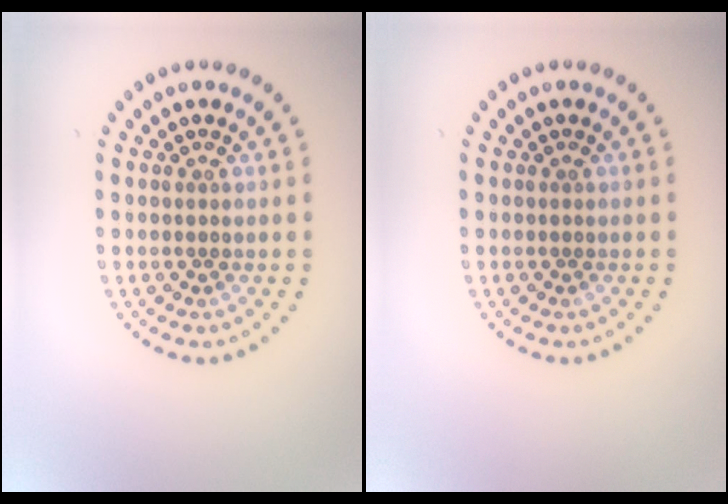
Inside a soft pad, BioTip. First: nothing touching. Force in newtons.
{"total": 0.0}